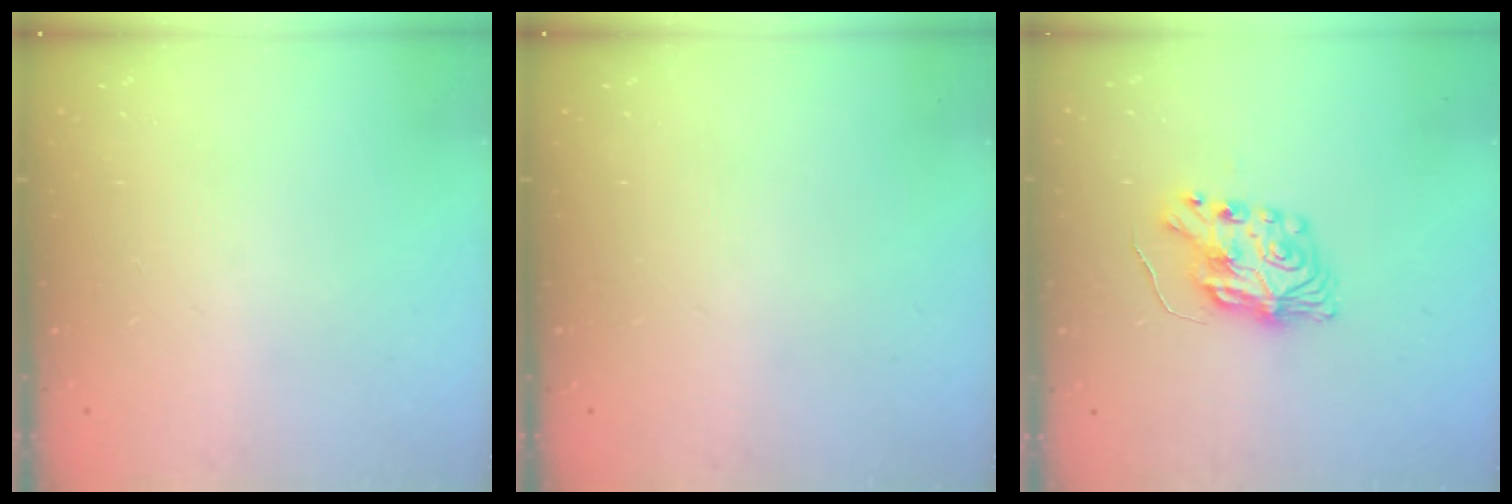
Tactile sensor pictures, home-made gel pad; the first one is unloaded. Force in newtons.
{"total": 0.0}
{"total": 8.3, "press": 8.2, "slide": 0.2}